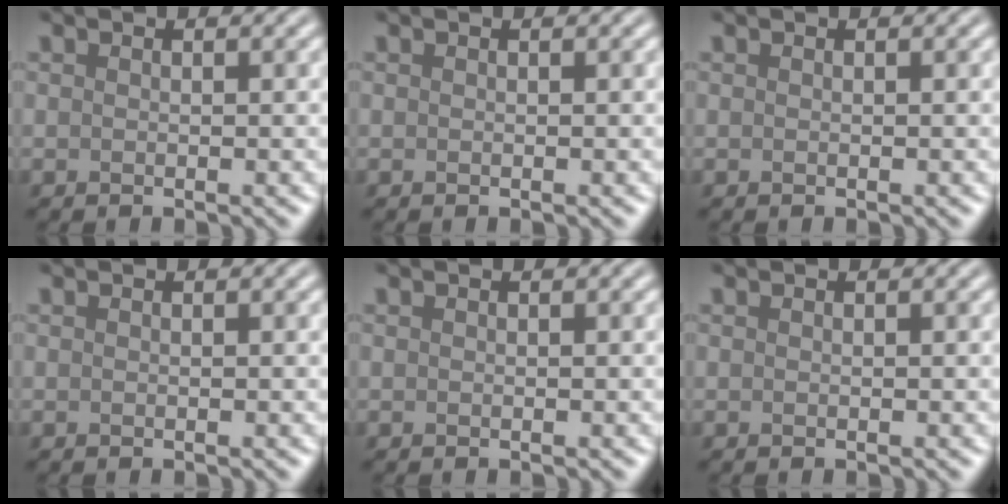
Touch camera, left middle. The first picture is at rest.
{"total": 0.0}
{"total": 0.0}
{"total": 0.0}
{"total": 0.0}
{"total": 0.0}